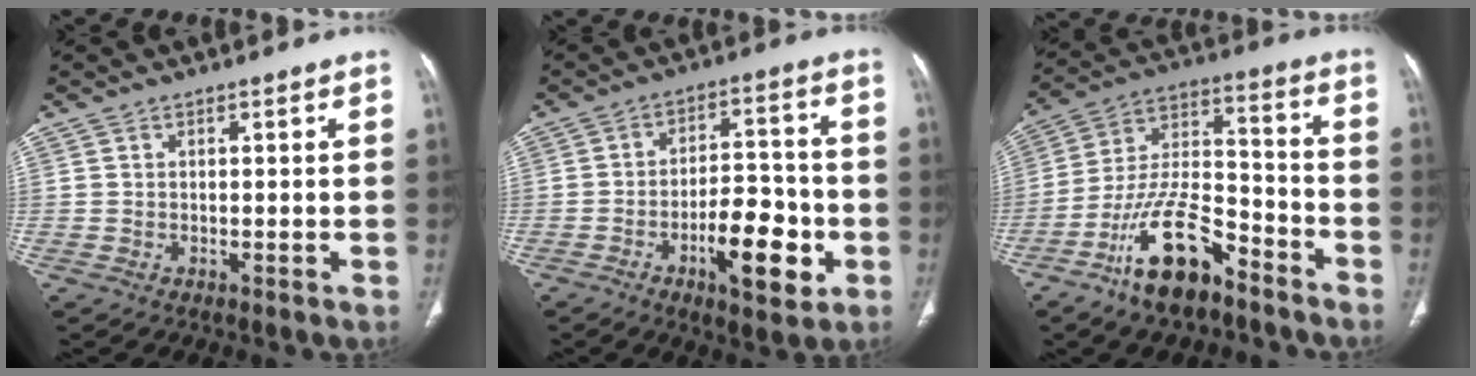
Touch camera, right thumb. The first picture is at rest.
{"total": 12.6, "force": [-4.7, 5.3, 10.4], "torque": [-0.141, 0.032, -0.069]}
{"total": 15.9, "force": [-10.3, 6.3, 10.3], "torque": [-0.183, 0.078, -0.191]}